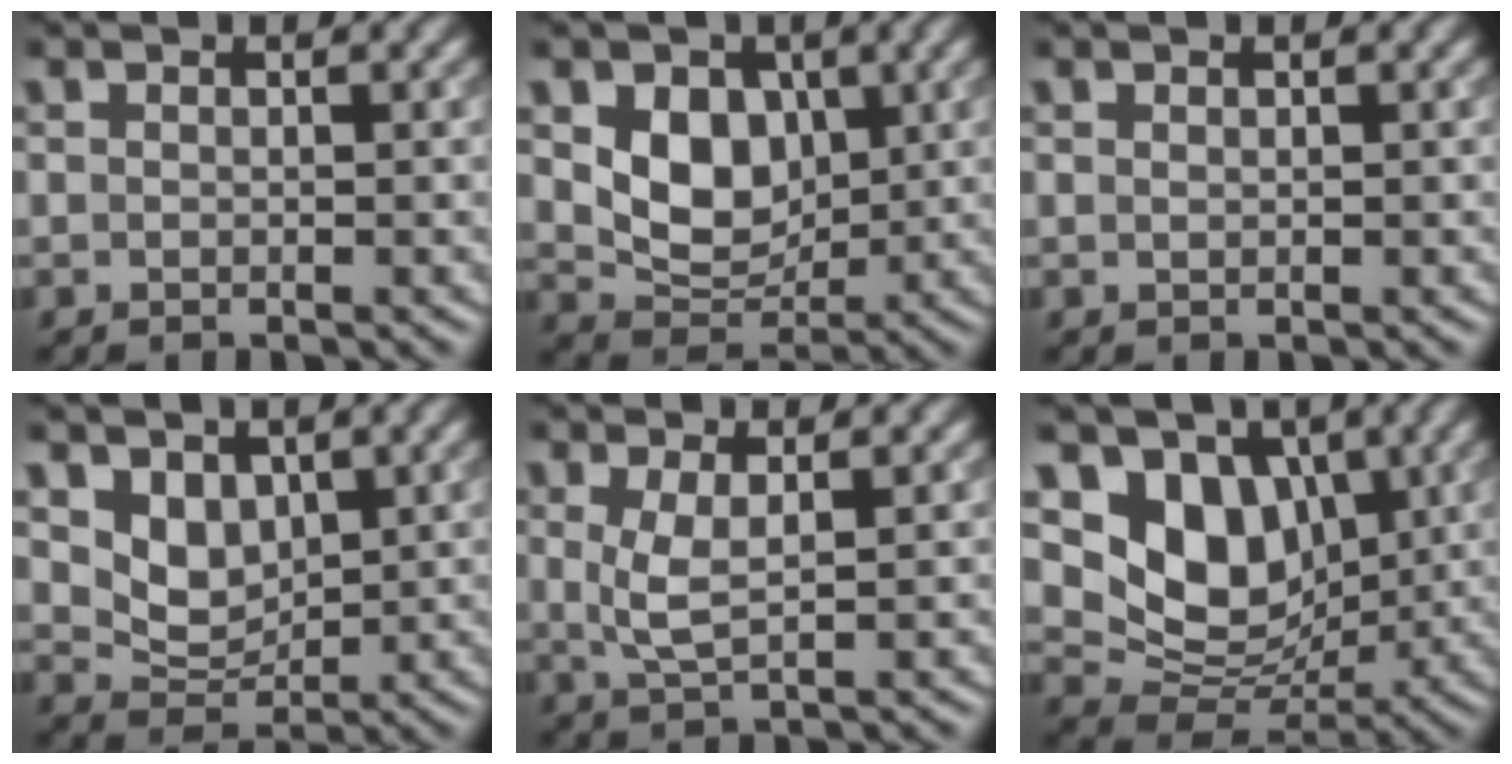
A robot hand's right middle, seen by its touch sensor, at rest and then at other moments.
{"total": 5.5, "force": [1.2, 4.1, 3.4], "torque": [-0.064, -0.010, 0.023]}
{"total": 0.0}
{"total": 3.7, "force": [1.6, 2.6, 2.0], "torque": [-0.046, -0.011, 0.032]}
{"total": 2.6, "force": [0.6, 0.6, 2.4], "torque": [-0.054, -0.001, 0.015]}
{"total": 7.7, "force": [2.5, 5.8, 4.4], "torque": [-0.075, -0.021, 0.040]}